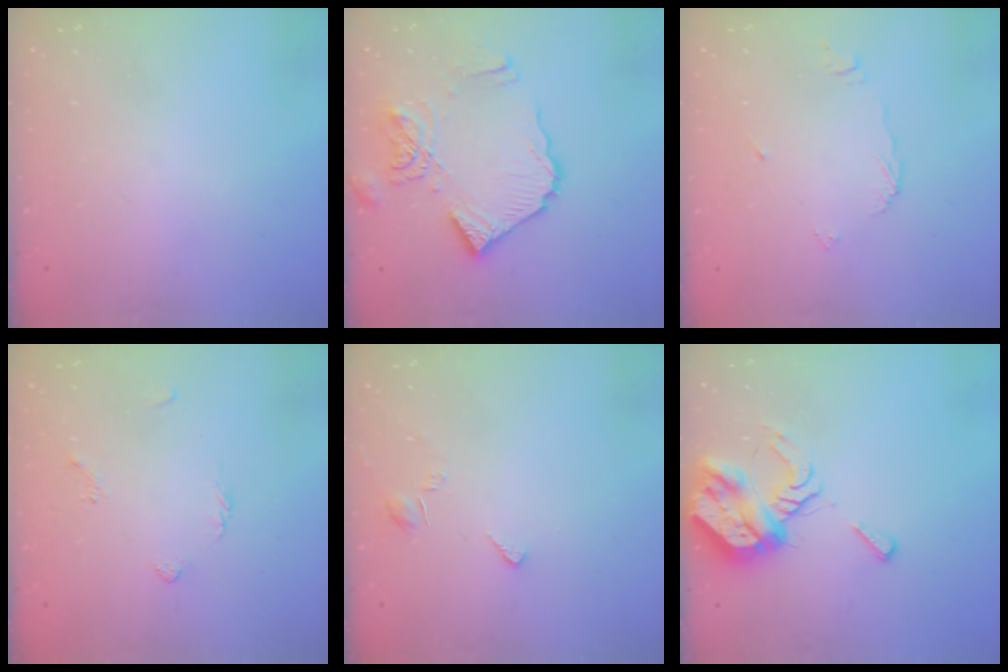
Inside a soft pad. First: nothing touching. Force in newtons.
{"total": 14.1, "press": 14.0, "slide": 1.6}
{"total": 5.2, "press": 5.2, "slide": 0.3}
{"total": 2.4, "press": 2.3, "slide": 0.6}
{"total": 3.0, "press": 3.0, "slide": 0.2}
{"total": 9.4, "press": 9.4, "slide": 1.1}